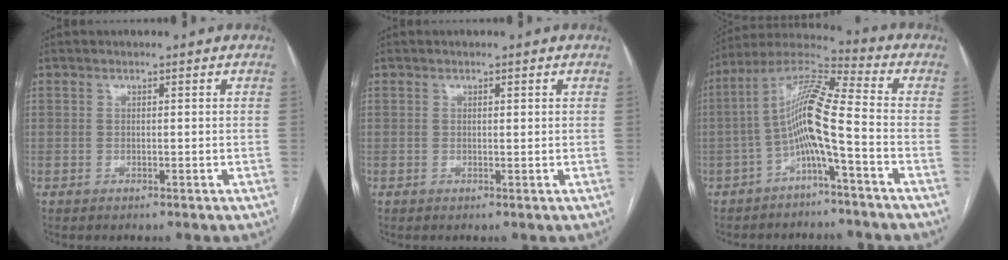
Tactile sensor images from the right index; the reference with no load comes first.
{"total": 0.6, "force": [0.2, 0.2, 0.5], "torque": [-0.011, 0.000, 0.003]}
{"total": 10.2, "force": [-2.9, 0.1, 9.8], "torque": [-0.188, 0.029, -0.061]}